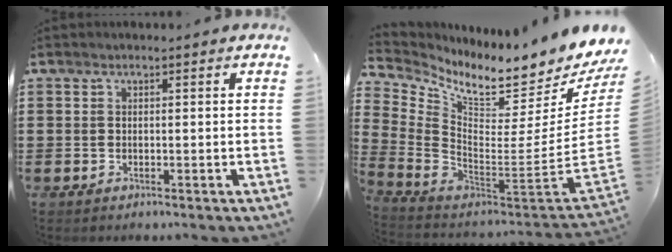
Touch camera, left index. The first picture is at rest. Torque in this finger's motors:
{"motor_torque": [2.14, 0.00, -0.06, -0.06]}